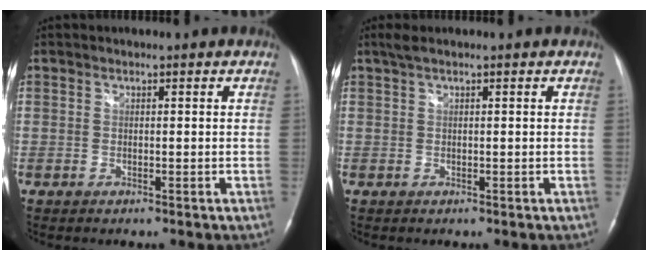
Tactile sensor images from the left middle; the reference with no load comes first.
{"total": 1.6, "force": [1.1, 0.1, 1.2], "torque": [-0.035, 0.019, 0.023]}